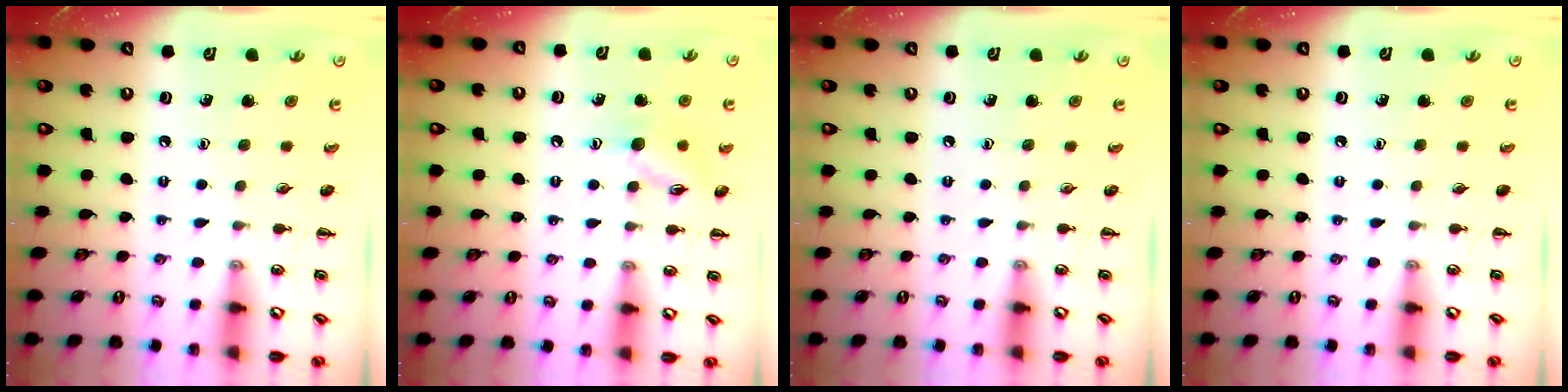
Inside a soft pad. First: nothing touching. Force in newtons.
{"total": 9.6, "press": 9.6, "slide": 0.6}
{"total": 0.0}
{"total": 0.0}